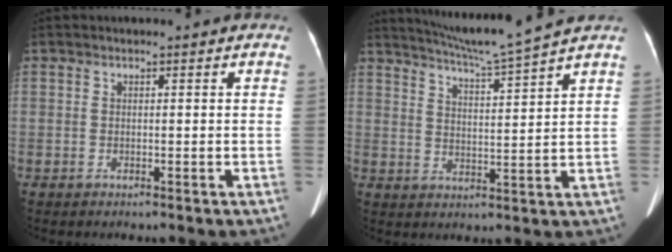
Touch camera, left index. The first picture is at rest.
{"total": 9.8, "force": [8.8, -2.4, 3.5], "torque": [-0.068, -0.013, 0.145]}